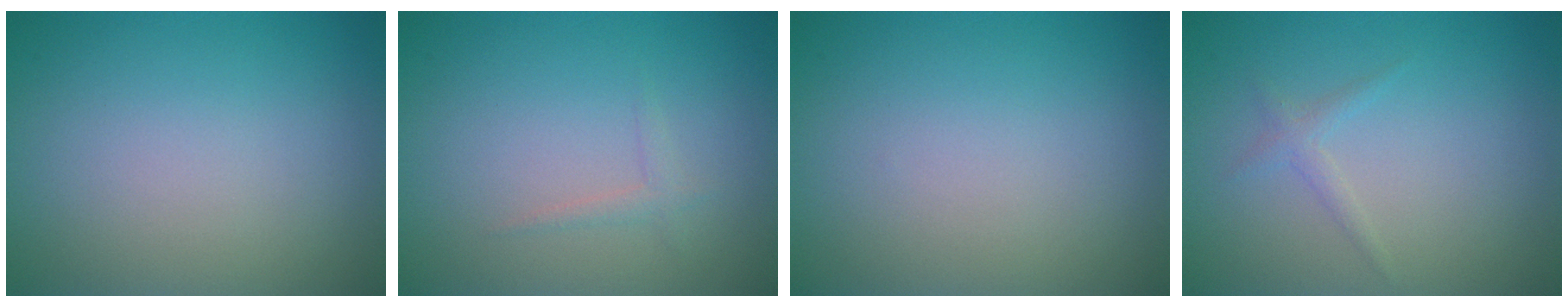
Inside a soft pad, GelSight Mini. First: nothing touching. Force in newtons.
{"total": 0.9, "press": 0.9, "slide": 0.1}
{"total": 0.0}
{"total": 1.0, "press": 1.0, "slide": 0.1}